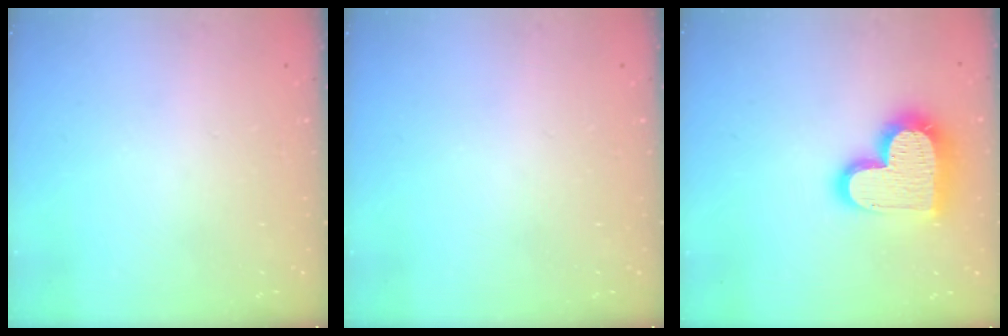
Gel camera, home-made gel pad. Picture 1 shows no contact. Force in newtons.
{"total": 0.0}
{"total": 18.8, "press": 18.8, "slide": 1.6}